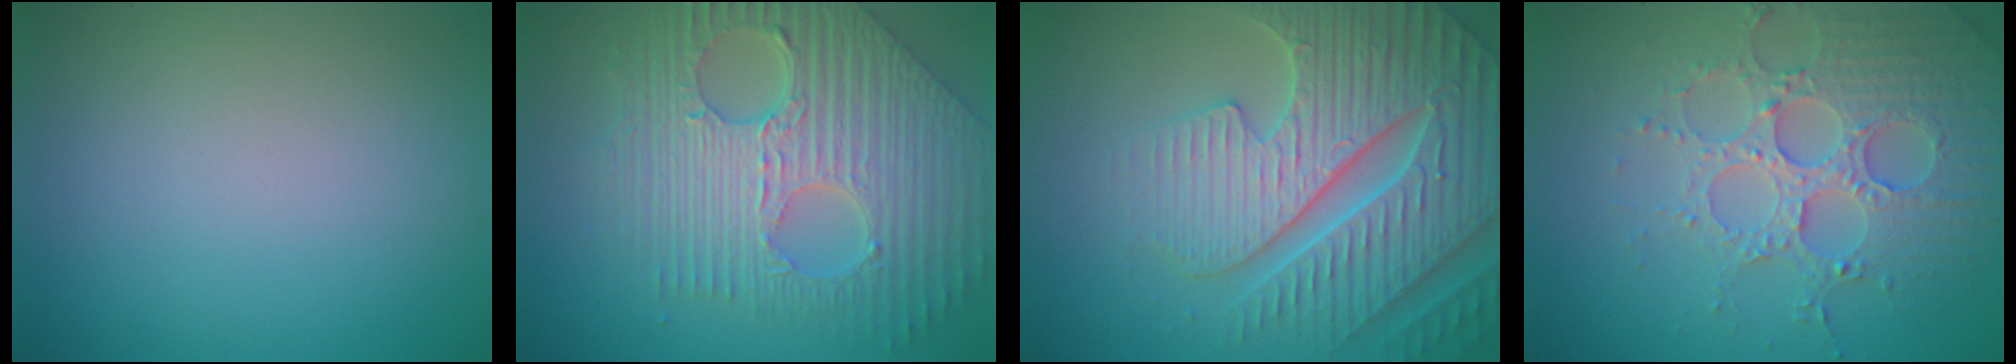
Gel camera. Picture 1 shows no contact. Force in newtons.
{"total": 10.2, "press": 7.0, "slide": 7.4}
{"total": 7.4, "press": 7.2, "slide": 1.7}
{"total": 4.9, "press": 4.4, "slide": 2.1}